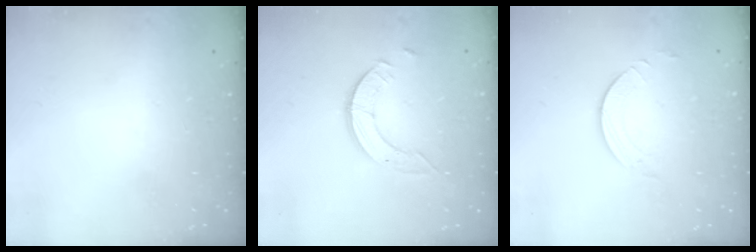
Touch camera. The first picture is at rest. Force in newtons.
{"total": 3.7, "press": 3.6, "slide": 0.4}
{"total": 2.7, "press": 2.7, "slide": 0.2}